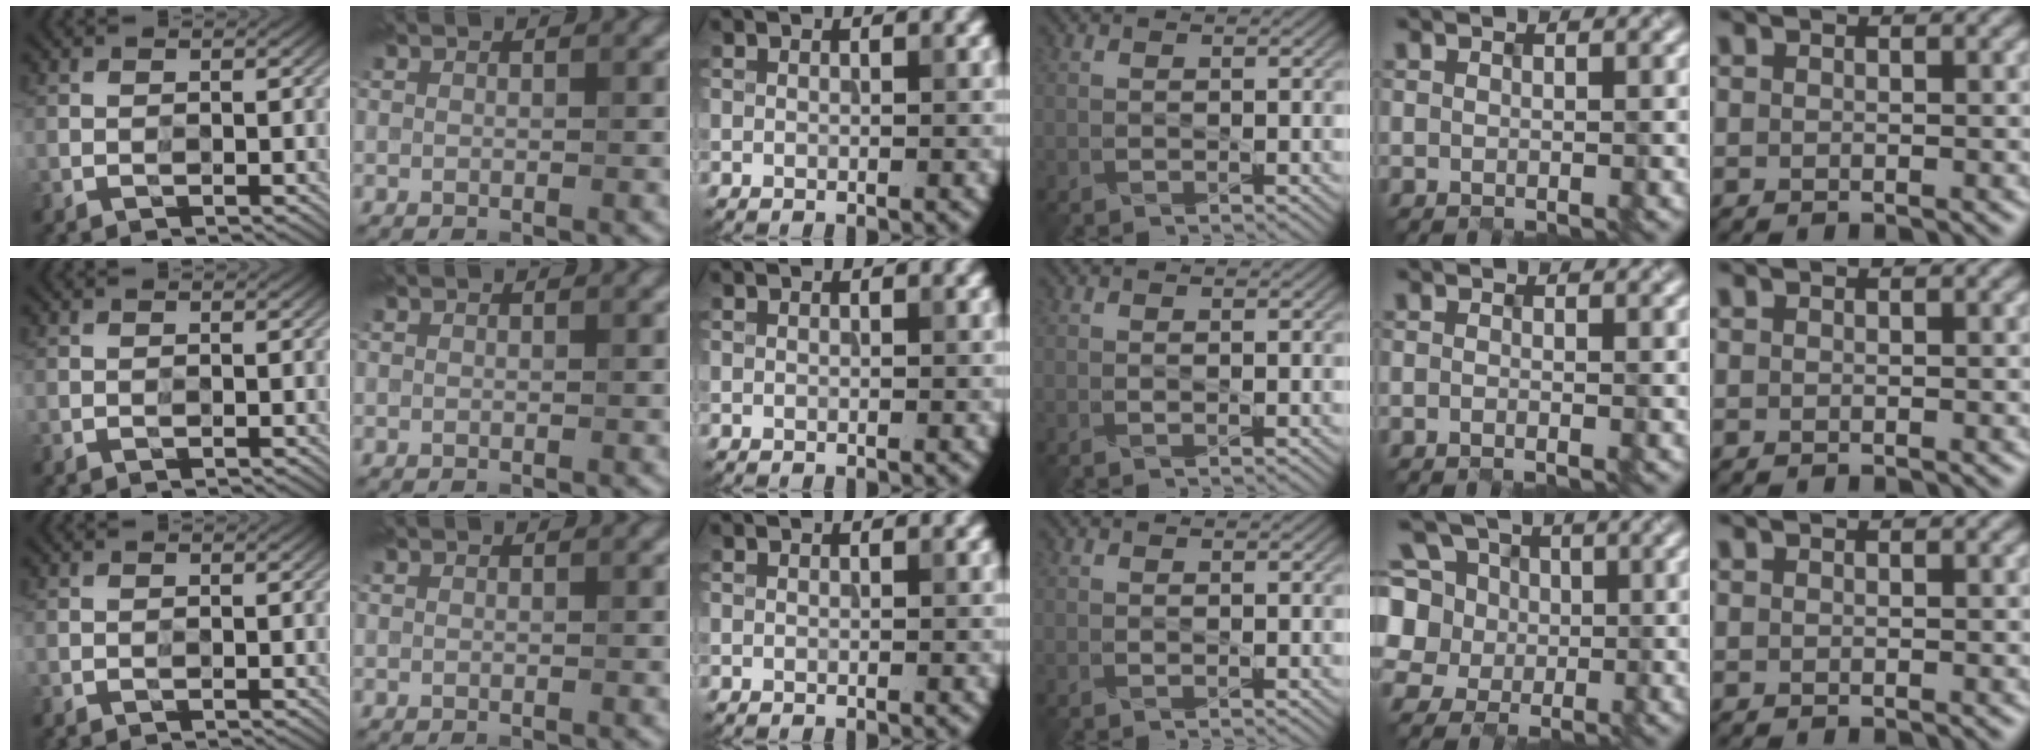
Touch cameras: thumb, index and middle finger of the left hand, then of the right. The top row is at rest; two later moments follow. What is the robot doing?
{"motion": "insert", "object": "pill capsule"}